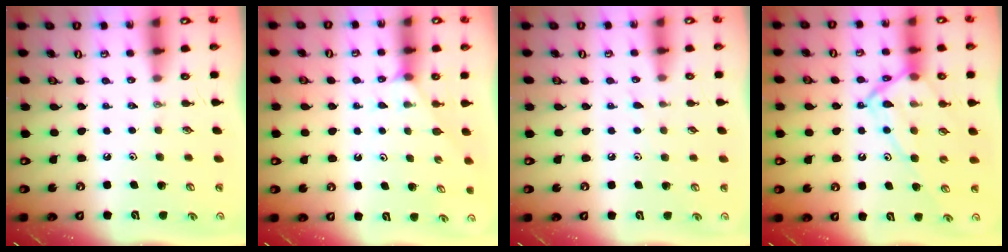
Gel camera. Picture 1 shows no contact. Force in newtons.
{"total": 2.9, "press": 2.8, "slide": 0.5}
{"total": 3.9, "press": 3.9, "slide": 0.4}
{"total": 13.0, "press": 13.0, "slide": 1.2}